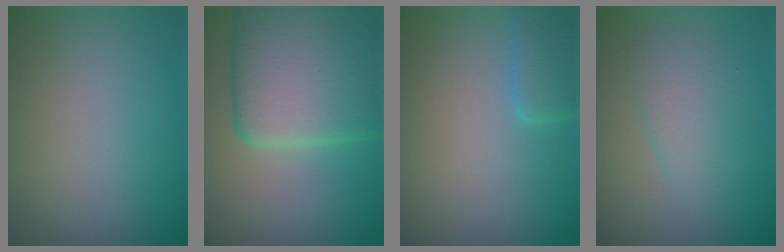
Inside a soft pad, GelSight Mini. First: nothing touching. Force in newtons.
{"total": 10.8, "press": 10.8, "slide": 0.7}
{"total": 2.6, "press": 2.6, "slide": 0.2}
{"total": 2.6, "press": 2.6, "slide": 0.0}